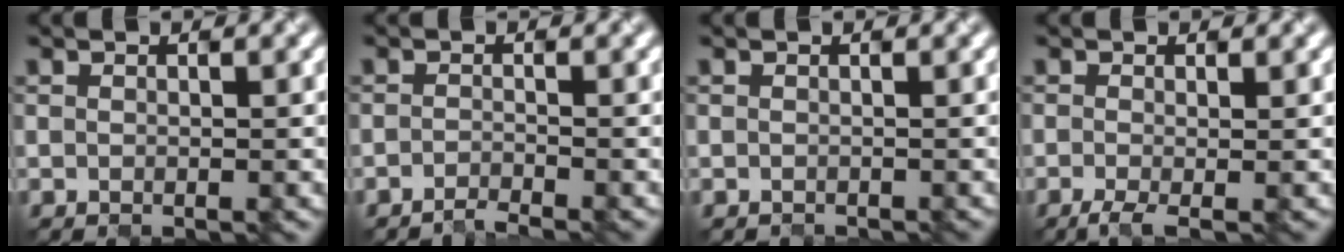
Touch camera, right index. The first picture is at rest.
{"total": 1.3, "force": [-1.2, -0.1, 0.2], "torque": [0.000, -0.007, -0.033]}
{"total": 0.0}
{"total": 1.5, "force": [-0.6, 0.3, 1.4], "torque": [-0.021, -0.005, -0.011]}